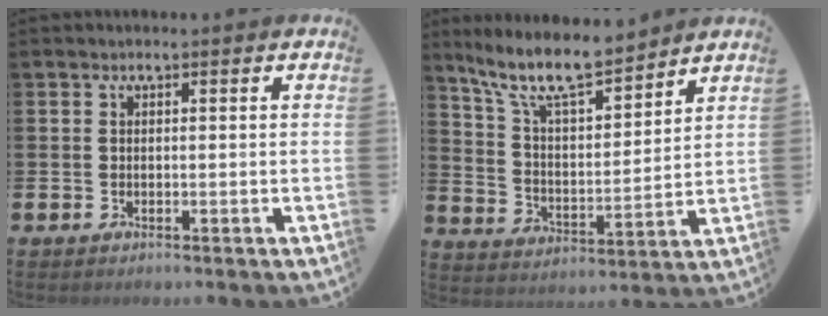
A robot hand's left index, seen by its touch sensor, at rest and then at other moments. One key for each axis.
{"total": 10.7, "fx": 9.3, "fy": 2.0, "fz": 4.8, "tx": -0.121, "ty": -0.048, "tz": 0.166}